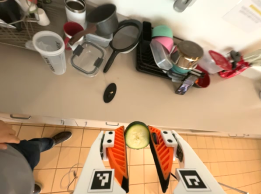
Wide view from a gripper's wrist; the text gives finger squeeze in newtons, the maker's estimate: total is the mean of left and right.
{"total": 5.7, "left": 5.6, "right": 5.9}